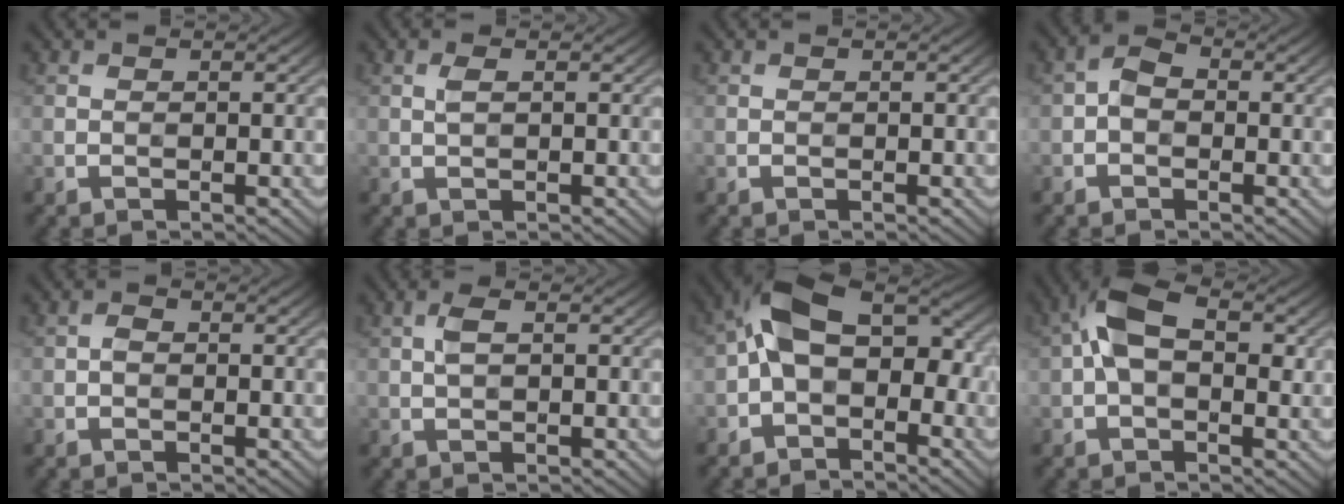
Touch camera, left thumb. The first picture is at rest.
{"total": 1.4, "force": [0.4, 0.5, 1.2], "torque": [-0.030, 0.003, 0.007]}
{"total": 0.0}
{"total": 2.5, "force": [-0.5, 1.8, 1.7], "torque": [-0.033, 0.007, -0.018]}
{"total": 1.2, "force": [-0.2, 0.9, 0.8], "torque": [-0.015, 0.001, -0.007]}
{"total": 2.2, "force": [0.5, 1.0, 1.9], "torque": [-0.046, 0.005, 0.008]}
{"total": 9.0, "force": [-1.4, 5.5, 7.0], "torque": [-0.119, 0.020, -0.041]}
{"total": 7.8, "force": [1.2, 4.4, 6.4], "torque": [-0.122, 0.013, 0.011]}